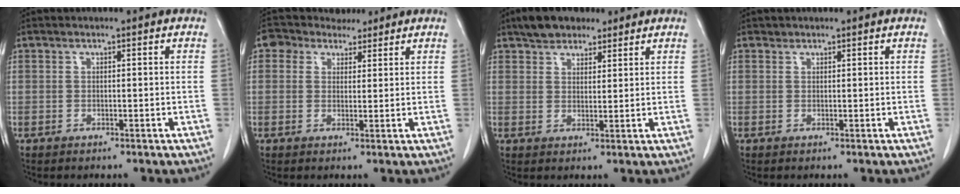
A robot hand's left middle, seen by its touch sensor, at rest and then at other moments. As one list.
[{"total": 5.3, "force": [4.1, 3.0, 1.4], "torque": [-0.025, 0.026, 0.071]}, {"total": 6.7, "force": [5.1, 3.3, 2.7], "torque": [-0.049, 0.017, 0.092]}, {"total": 0.5, "force": [0.5, 0.2, -0.1], "torque": [-0.002, -0.002, 0.008]}]